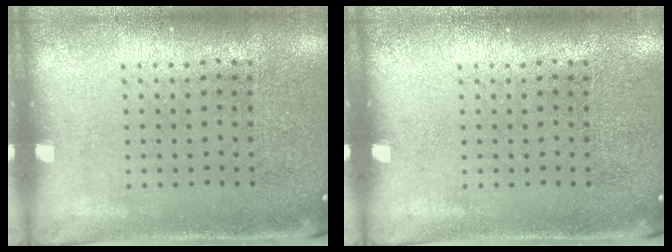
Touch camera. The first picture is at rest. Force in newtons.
{"total": 0.0}